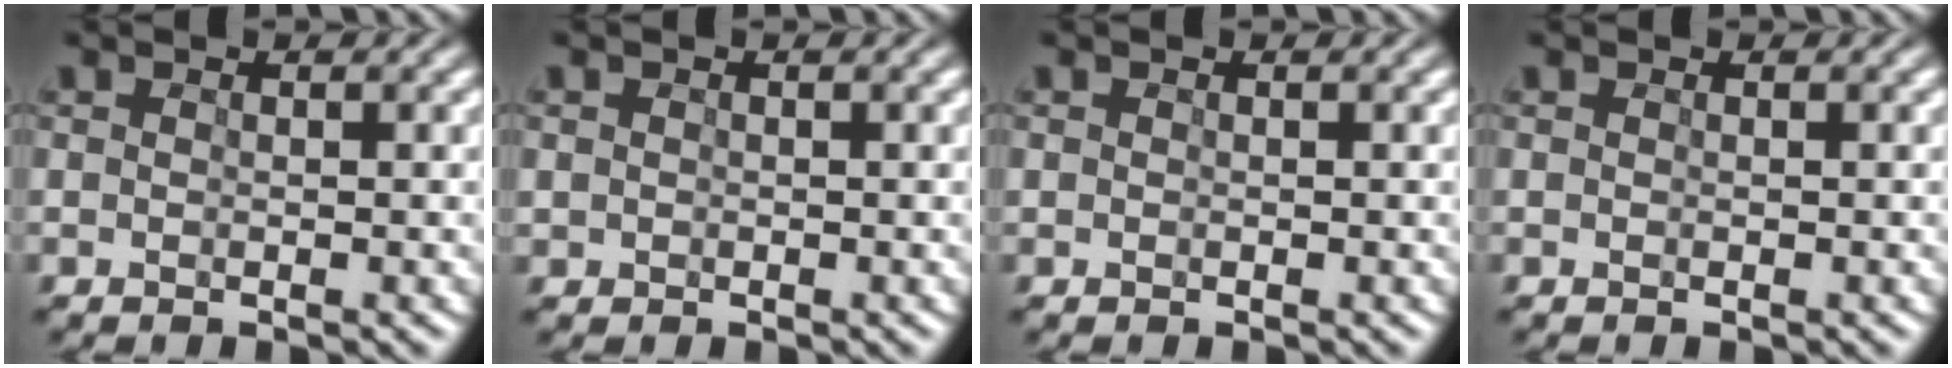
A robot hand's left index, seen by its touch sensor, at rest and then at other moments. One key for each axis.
{"total": 0.6, "fx": -0.2, "fy": 0.6, "fz": 0.0, "tx": 0.004, "ty": 0.005, "tz": -0.006}
{"total": 0.0}
{"total": 0.0}